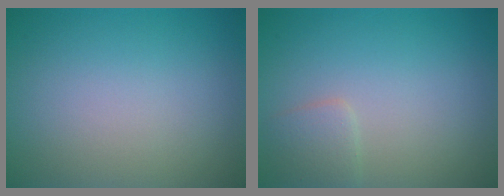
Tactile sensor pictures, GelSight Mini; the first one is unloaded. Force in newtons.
{"total": 1.4, "press": 1.4, "slide": 0.0}